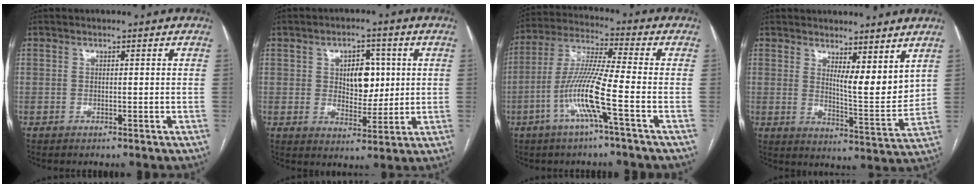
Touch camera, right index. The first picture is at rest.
{"total": 7.1, "force": [1.5, 4.3, 5.4], "torque": [-0.075, 0.011, 0.031]}
{"total": 11.2, "force": [-3.9, -0.5, 10.4], "torque": [-0.214, -0.001, -0.083]}
{"total": 7.2, "force": [4.4, 1.5, 5.5], "torque": [-0.085, -0.026, 0.078]}